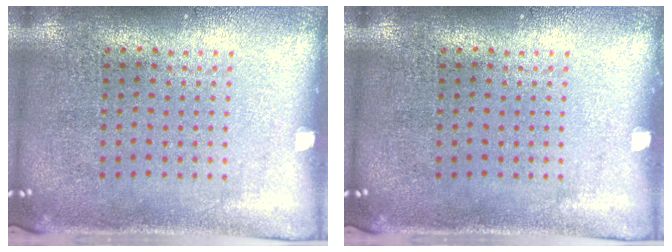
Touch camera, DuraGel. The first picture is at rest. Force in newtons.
{"total": 0.0}